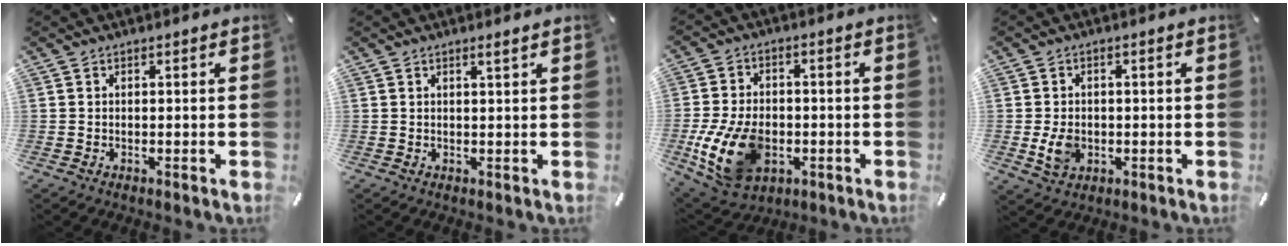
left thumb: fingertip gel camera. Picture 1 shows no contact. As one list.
[{"total": 1.3, "force": [0.9, 0.0, 0.9], "torque": [-0.018, -0.002, 0.016]}, {"total": 15.0, "force": [-3.8, 10.3, 10.2], "torque": [-0.222, 0.003, -0.068]}, {"total": 5.4, "force": [-0.8, 4.1, 3.5], "torque": [-0.064, -0.005, -0.018]}]